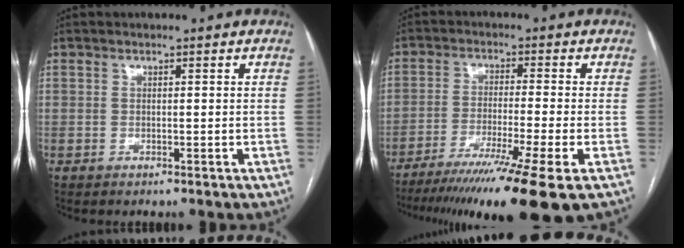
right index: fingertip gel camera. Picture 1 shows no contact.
{"total": 16.1, "force": [-11.5, -1.7, 11.2], "torque": [-0.157, -0.048, -0.183]}